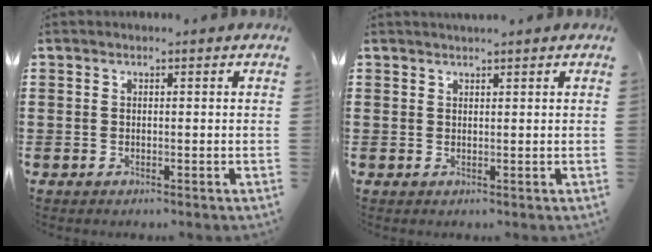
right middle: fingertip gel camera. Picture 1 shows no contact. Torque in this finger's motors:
{"motor_torque": [0.20, -0.31, 0.08, 0.04]}